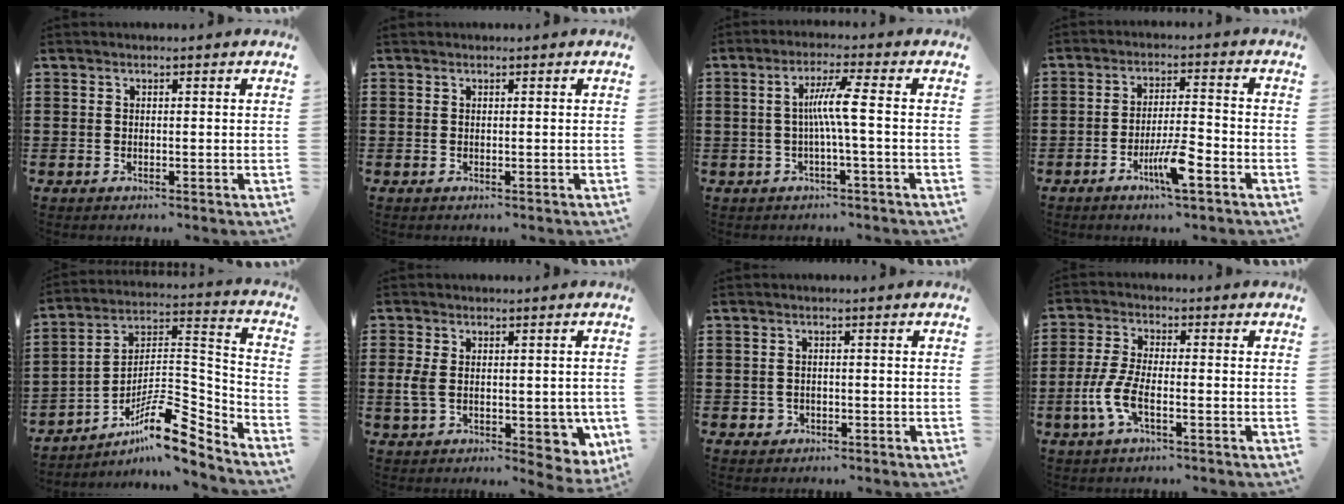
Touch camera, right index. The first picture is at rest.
{"total": 0.0}
{"total": 5.5, "force": [-0.4, -0.5, 5.5], "torque": [-0.103, -0.003, -0.014]}
{"total": 6.4, "force": [-3.4, 0.9, 5.4], "torque": [-0.105, -0.005, -0.063]}
{"total": 11.4, "force": [-7.7, 3.4, 7.8], "torque": [-0.123, 0.007, -0.149]}
{"total": 6.2, "force": [-0.1, 3.9, 4.9], "torque": [-0.098, 0.012, 0.003]}
{"total": 1.2, "force": [-0.6, 1.0, 0.3], "torque": [-0.009, 0.002, -0.013]}
{"total": 5.9, "force": [-2.2, 1.9, 5.2], "torque": [-0.130, -0.014, -0.048]}